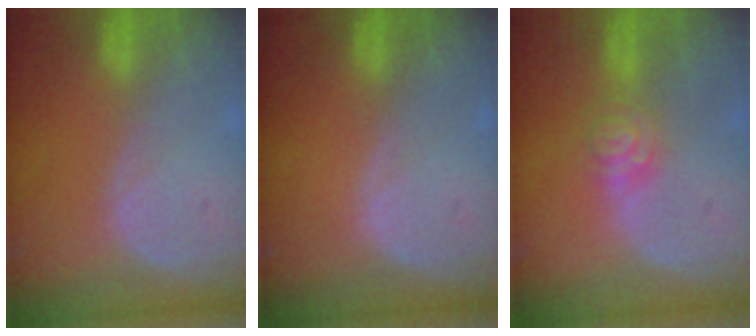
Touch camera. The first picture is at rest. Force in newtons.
{"total": 0.0}
{"total": 4.4, "press": 3.9, "slide": 2.0}